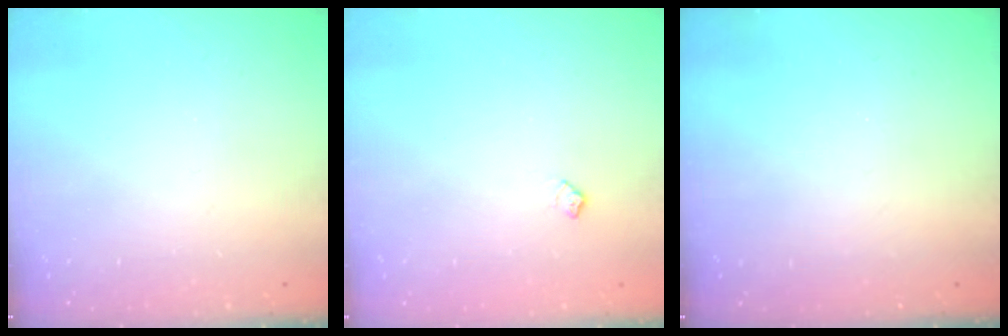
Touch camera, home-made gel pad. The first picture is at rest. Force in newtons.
{"total": 5.1, "press": 5.0, "slide": 0.6}
{"total": 0.0}